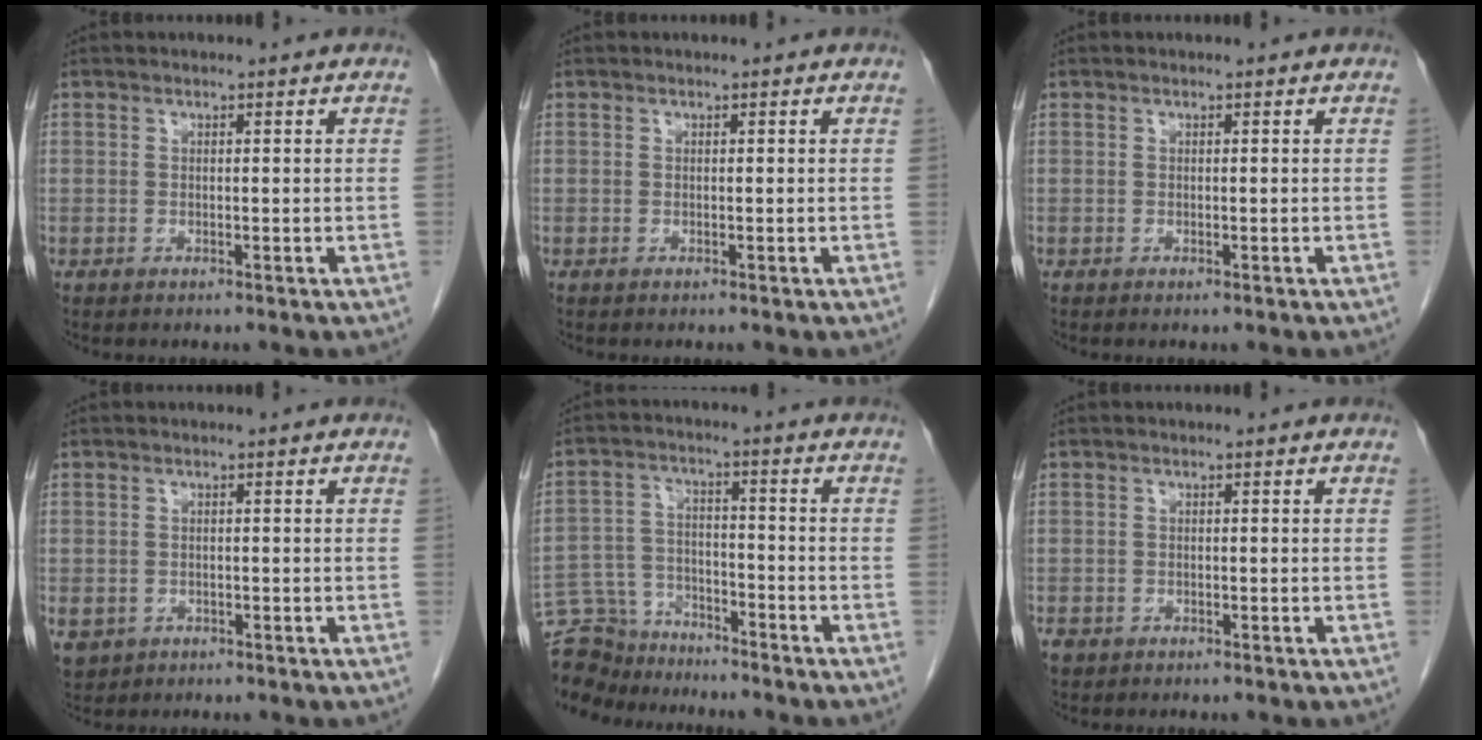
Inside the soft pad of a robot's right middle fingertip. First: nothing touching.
{"total": 0.0}
{"total": 0.0}
{"total": 4.9, "force": [-2.1, 4.2, 1.3], "torque": [-0.032, -0.001, -0.028]}
{"total": 11.7, "force": [-10.9, 4.0, 1.0], "torque": [-0.030, 0.027, -0.190]}
{"total": 1.4, "force": [-0.8, 1.0, 0.3], "torque": [-0.011, 0.002, -0.011]}